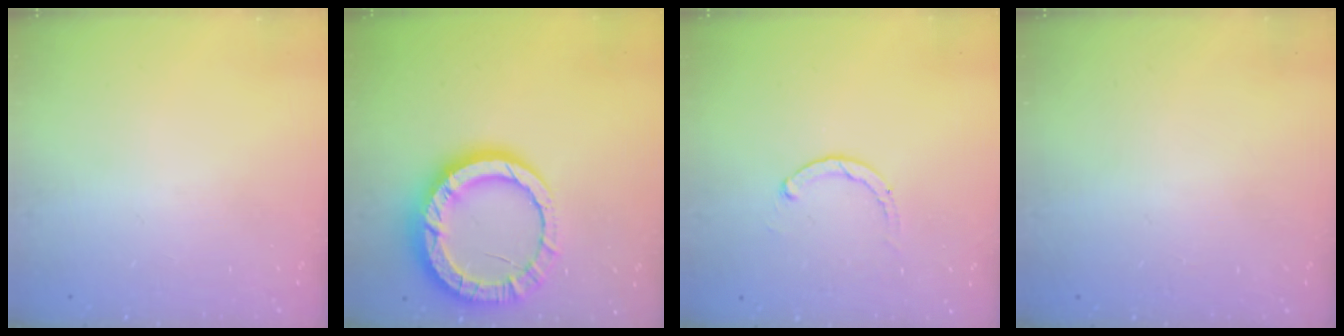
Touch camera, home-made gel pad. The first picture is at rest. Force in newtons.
{"total": 17.0, "press": 16.9, "slide": 1.6}
{"total": 1.1, "press": 1.0, "slide": 0.3}
{"total": 2.5, "press": 2.5, "slide": 0.2}